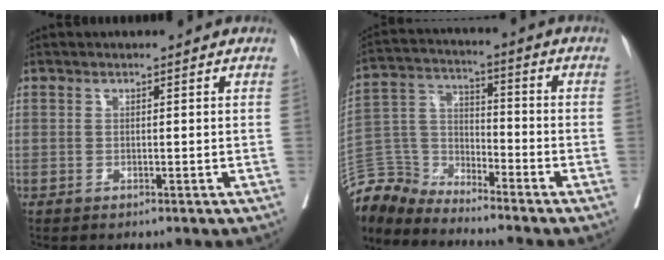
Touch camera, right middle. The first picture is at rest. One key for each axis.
{"total": 9.0, "fx": -9.0, "fy": 0.6, "fz": -0.6, "tx": 0.008, "ty": 0.029, "tz": -0.183}